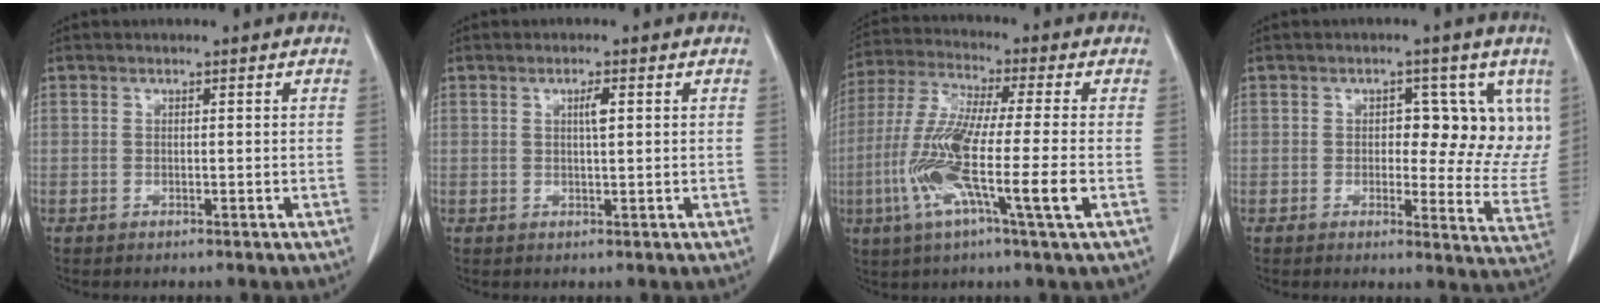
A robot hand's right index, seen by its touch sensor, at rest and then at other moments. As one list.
[{"total": 1.9, "force": [0.6, 0.2, 1.8], "torque": [-0.032, 0.001, 0.009]}, {"total": 14.9, "force": [-3.8, 0.2, 14.4], "torque": [-0.288, -0.023, -0.080]}, {"total": 10.1, "force": [2.9, 5.3, 8.1], "torque": [-0.075, 0.003, 0.034]}]